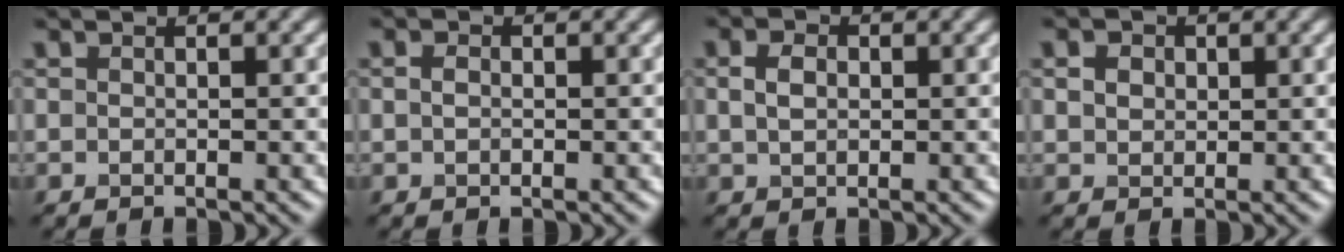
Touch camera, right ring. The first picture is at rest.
{"total": 1.3, "force": [0.3, 0.9, 0.8], "torque": [-0.018, 0.000, -0.001]}
{"total": 2.4, "force": [0.5, 1.7, 1.6], "torque": [-0.036, 0.002, 0.009]}
{"total": 2.0, "force": [0.8, 1.6, 1.0], "torque": [-0.022, 0.004, 0.012]}